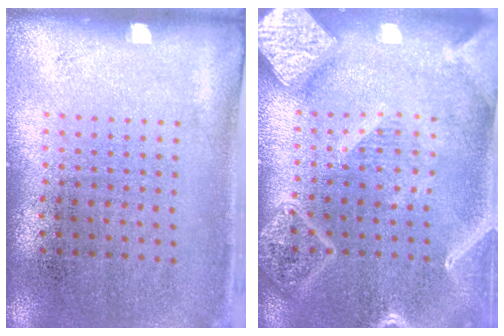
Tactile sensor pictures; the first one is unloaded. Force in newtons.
{"total": 4.1, "press": 4.1, "slide": 0.5}